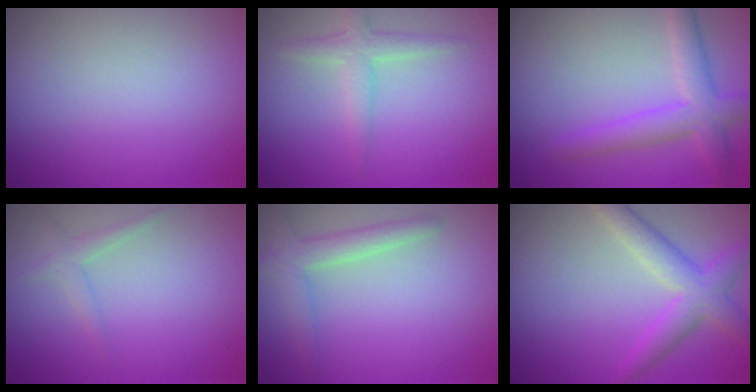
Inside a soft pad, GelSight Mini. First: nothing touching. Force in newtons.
{"total": 2.2, "press": 2.2, "slide": 0.1}
{"total": 3.8, "press": 3.8, "slide": 0.2}
{"total": 1.2, "press": 1.1, "slide": 0.1}
{"total": 2.5, "press": 2.5, "slide": 0.1}
{"total": 3.9, "press": 3.9, "slide": 0.1}